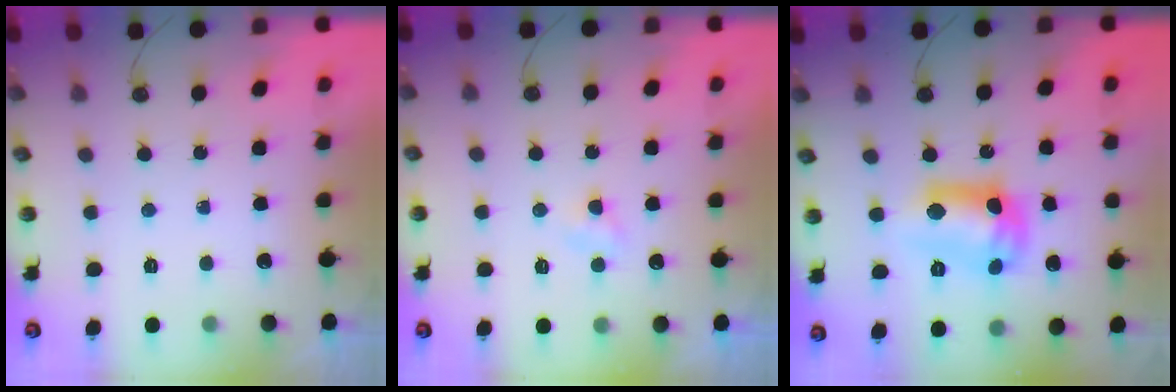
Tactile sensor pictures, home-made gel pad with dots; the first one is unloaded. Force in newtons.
{"total": 2.9, "press": 2.8, "slide": 0.5}
{"total": 12.3, "press": 12.3, "slide": 1.3}